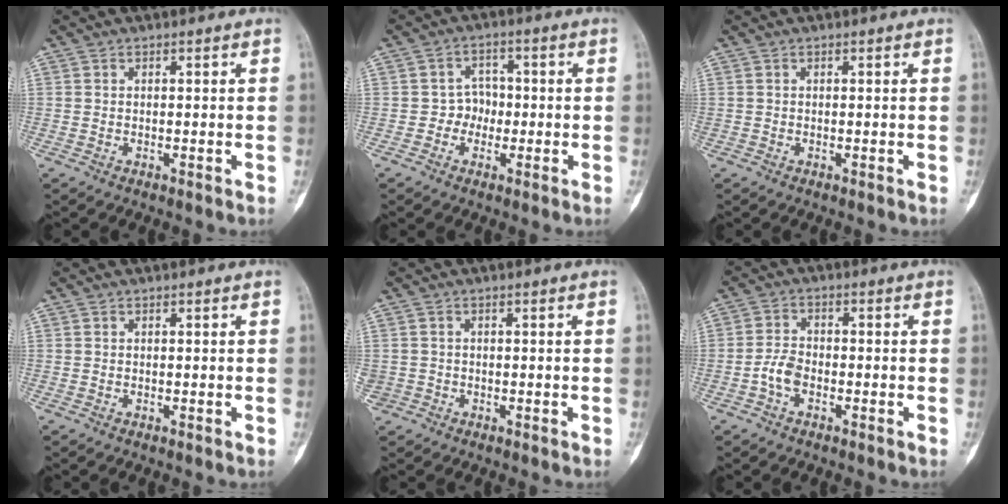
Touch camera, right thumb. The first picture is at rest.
{"total": 4.0, "force": [-0.9, 3.6, 1.6], "torque": [0.009, 0.015, -0.025]}
{"total": 0.0}
{"total": 0.0}
{"total": 2.0, "force": [-0.6, 1.8, 0.5], "torque": [-0.008, 0.007, -0.012]}
{"total": 3.8, "force": [-1.6, 2.3, 2.6], "torque": [-0.049, 0.015, -0.038]}